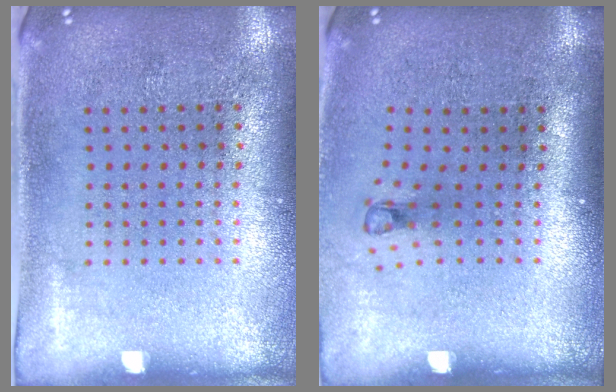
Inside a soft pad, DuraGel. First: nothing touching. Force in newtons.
{"total": 0.8, "press": 0.4, "slide": 0.7}